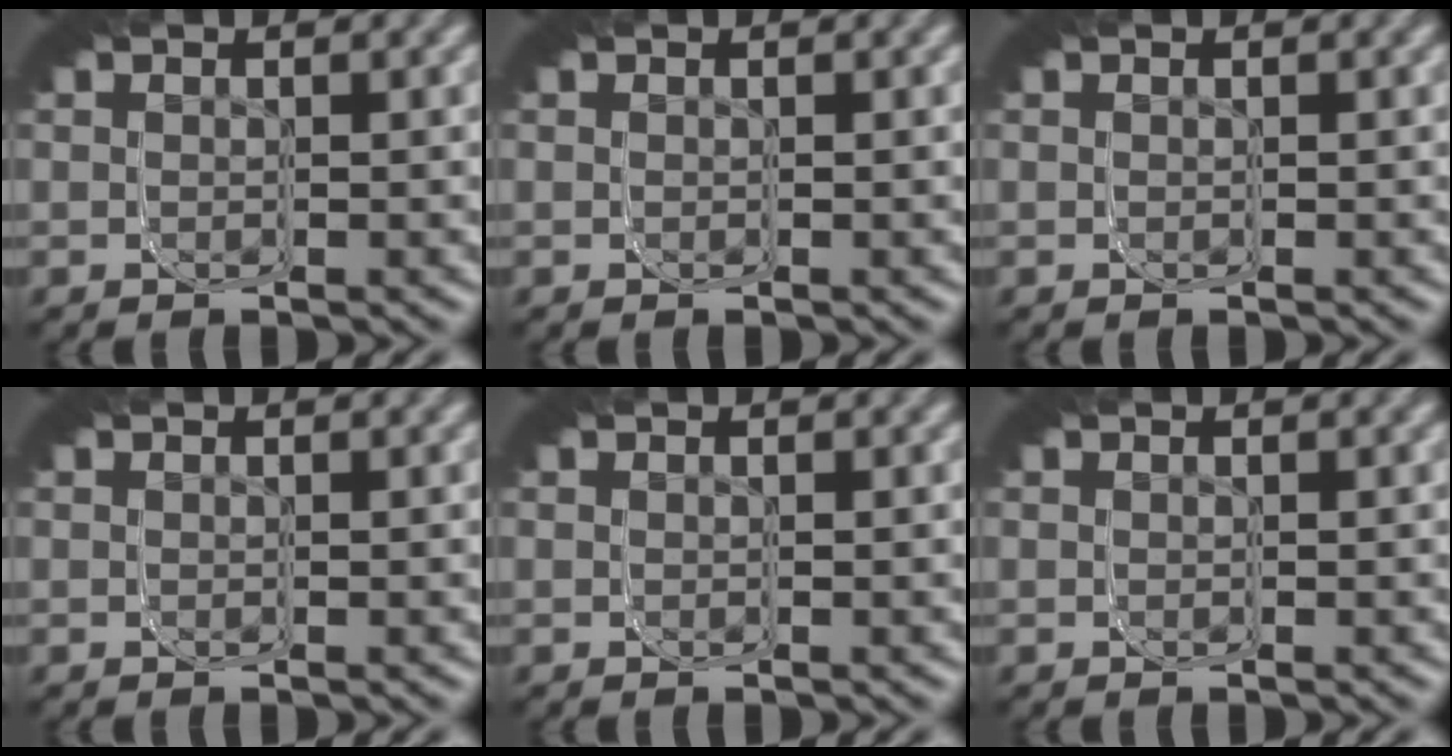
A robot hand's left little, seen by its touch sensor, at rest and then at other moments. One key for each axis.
{"total": 0.0}
{"total": 0.0}
{"total": 0.0}
{"total": 0.0}
{"total": 0.0}